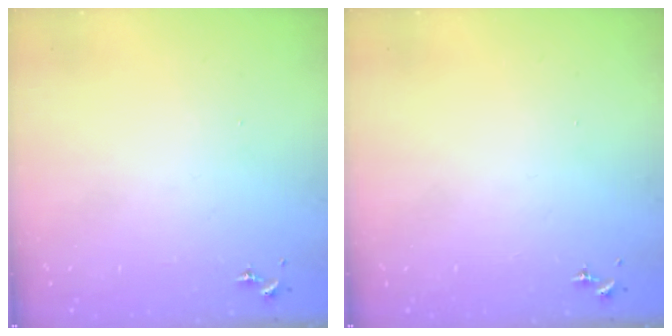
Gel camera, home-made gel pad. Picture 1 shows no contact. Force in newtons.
{"total": 0.0}